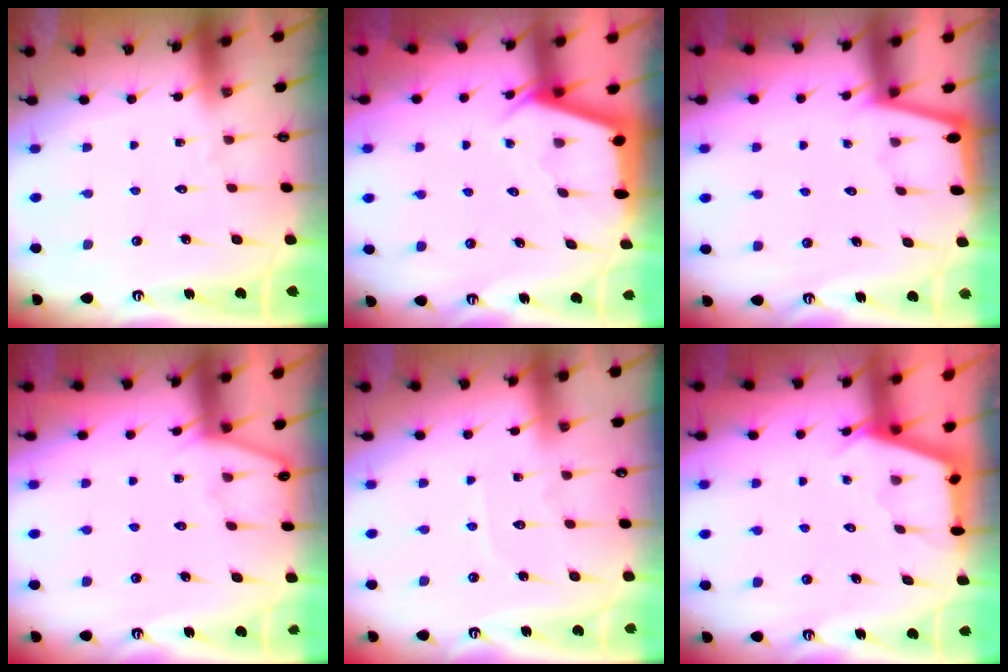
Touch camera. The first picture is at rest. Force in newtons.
{"total": 2.8, "press": 2.8, "slide": 0.4}
{"total": 1.4, "press": 1.4, "slide": 0.2}
{"total": 3.4, "press": 3.4, "slide": 0.5}
{"total": 4.0, "press": 4.0, "slide": 0.6}
{"total": 2.9, "press": 2.9, "slide": 0.4}